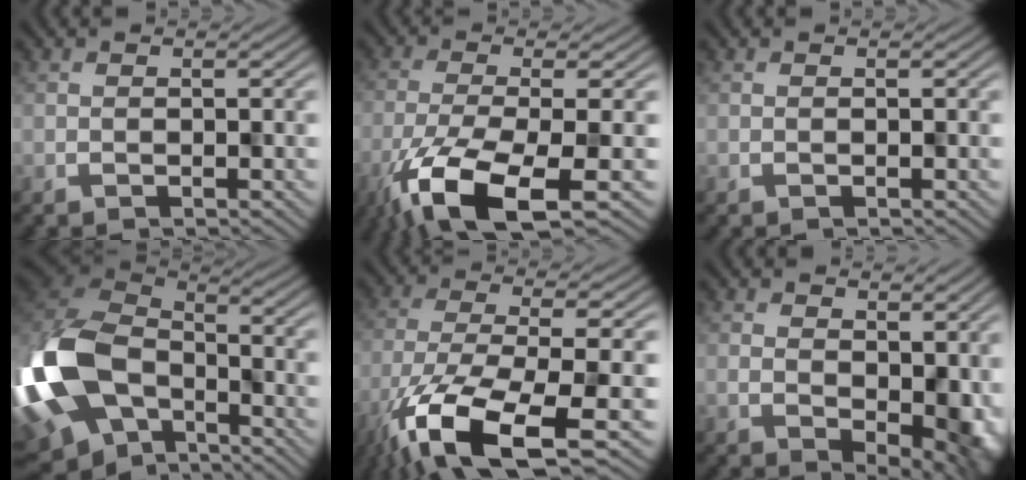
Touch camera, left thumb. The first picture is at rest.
{"total": 12.1, "force": [-6.3, 3.7, 9.7], "torque": [-0.203, -0.030, -0.113]}
{"total": 0.0}
{"total": 18.3, "force": [-5.4, 12.0, 12.7], "torque": [-0.337, -0.035, -0.075]}
{"total": 14.6, "force": [-7.1, 5.3, 11.6], "torque": [-0.267, -0.047, -0.113]}
{"total": 7.5, "force": [-0.8, 4.3, 6.1], "torque": [-0.073, -0.026, 0.011]}